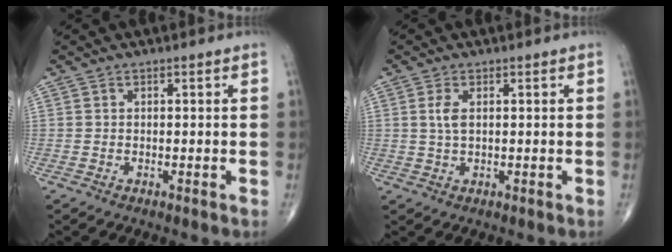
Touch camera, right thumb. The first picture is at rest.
{"total": 2.7, "force": [0.7, 1.2, 2.4], "torque": [-0.053, 0.001, 0.014]}